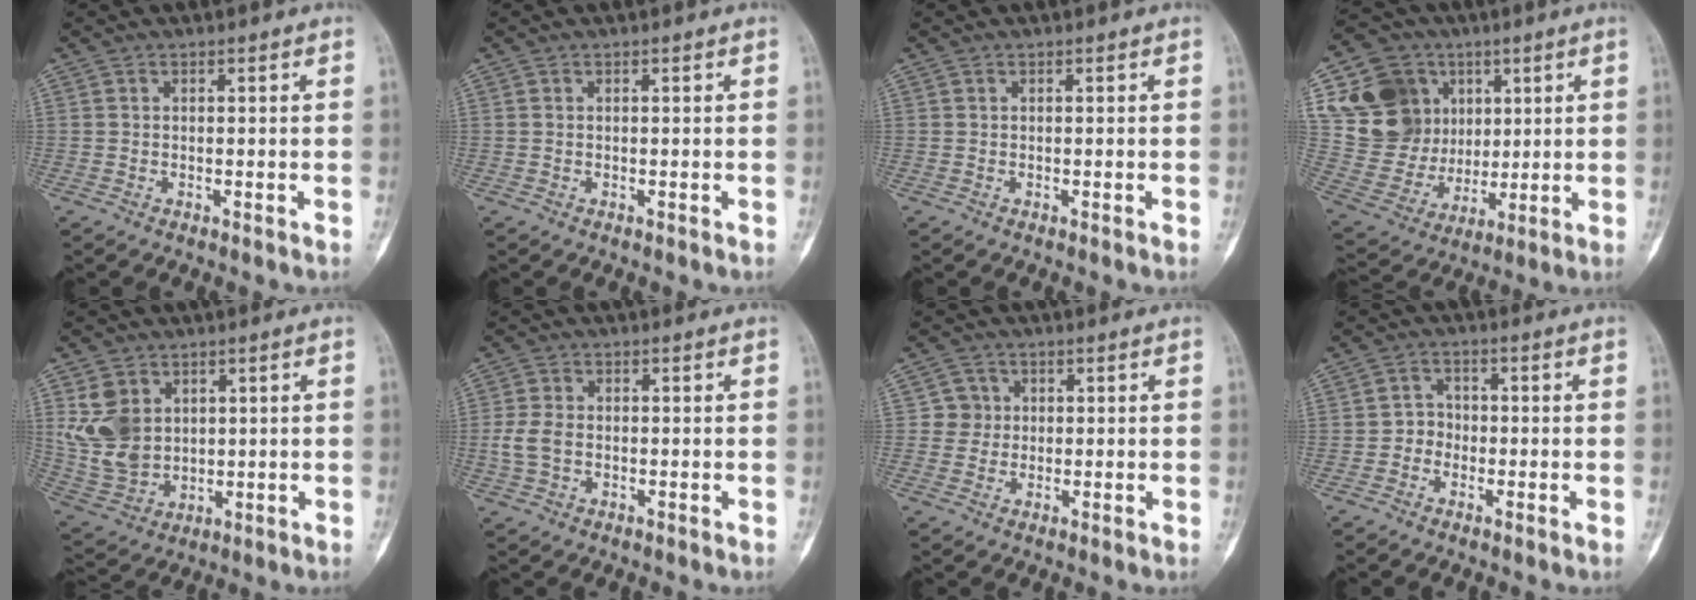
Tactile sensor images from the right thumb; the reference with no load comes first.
{"total": 0.0}
{"total": 0.0}
{"total": 18.4, "force": [6.4, 15.7, 7.0], "torque": [-0.097, 0.001, 0.136]}
{"total": 11.0, "force": [3.2, 8.5, 6.2], "torque": [-0.102, -0.015, 0.086]}
{"total": 4.4, "force": [-0.5, 3.1, 3.2], "torque": [-0.076, 0.008, -0.011]}
{"total": 3.4, "force": [0.5, 3.4, 0.1], "torque": [0.026, 0.006, 0.001]}
{"total": 3.3, "force": [-1.1, 2.9, 1.1], "torque": [0.004, 0.012, -0.030]}